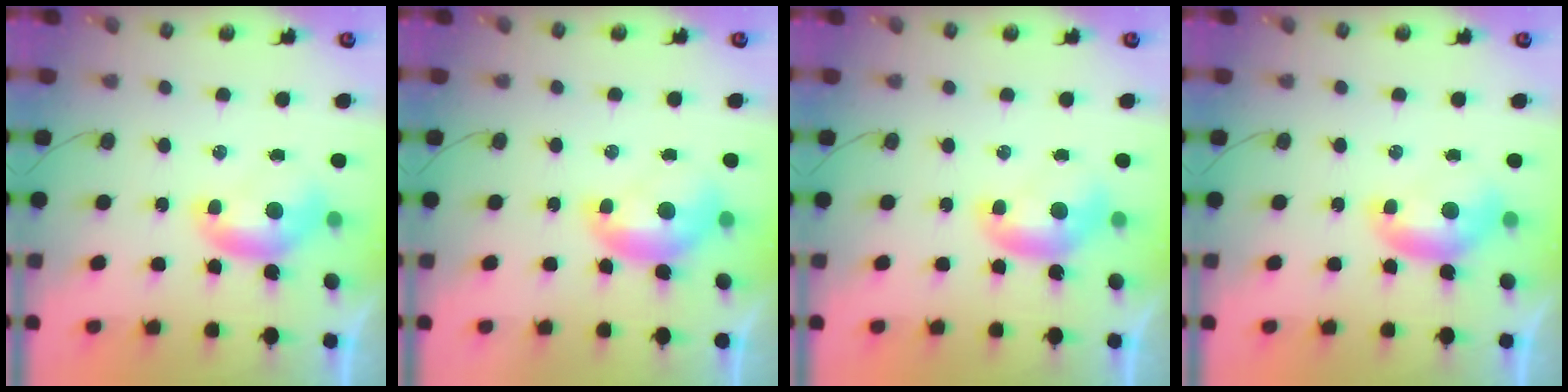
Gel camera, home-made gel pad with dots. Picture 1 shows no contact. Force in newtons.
{"total": 1.3, "press": 1.3, "slide": 0.4}
{"total": 0.0}
{"total": 0.0}